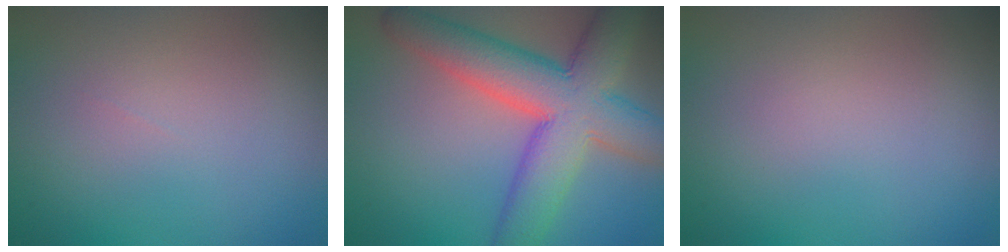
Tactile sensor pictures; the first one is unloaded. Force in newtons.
{"total": 10.3, "press": 10.3, "slide": 0.3}
{"total": 0.0}